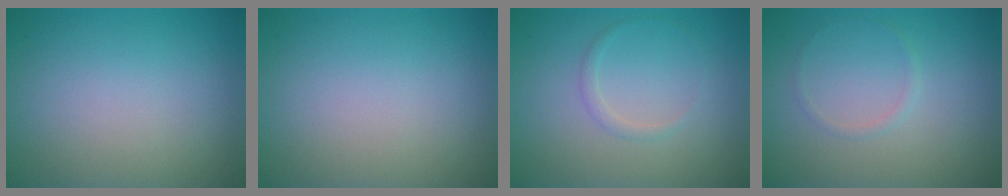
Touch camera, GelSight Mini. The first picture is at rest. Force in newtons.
{"total": 0.0}
{"total": 1.0, "press": 1.0, "slide": 0.1}
{"total": 0.7, "press": 0.7, "slide": 0.1}